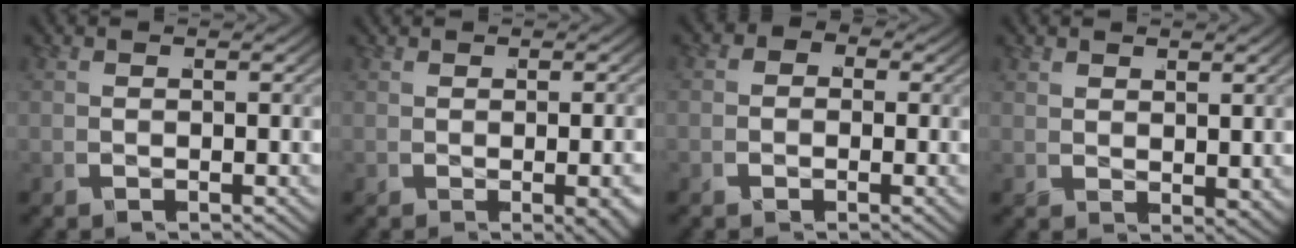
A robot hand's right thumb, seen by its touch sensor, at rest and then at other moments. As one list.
[{"total": 1.5, "force": [-0.2, 0.3, 1.5], "torque": [-0.020, -0.008, 0.005]}, {"total": 2.0, "force": [-0.8, 1.8, 0.1], "torque": [-0.013, -0.002, -0.025]}, {"total": 1.2, "force": [1.2, 0.1, 0.1], "torque": [0.002, 0.000, 0.026]}]